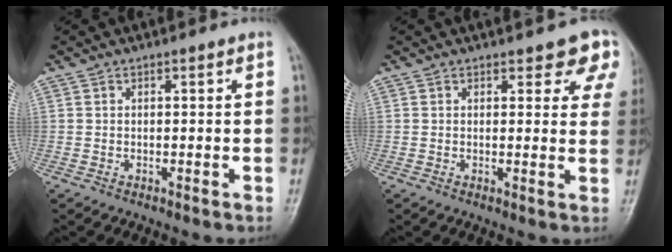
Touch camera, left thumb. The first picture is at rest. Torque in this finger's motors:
{"motor_torque": [0.19, 0.25, 0.10, -0.01, 0.09]}